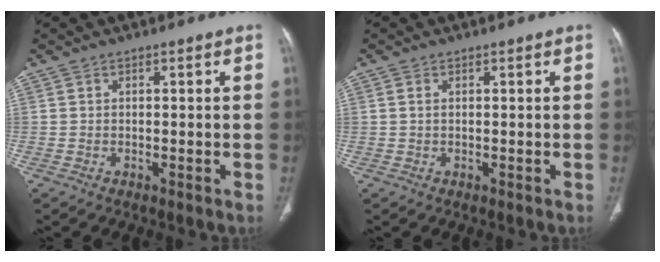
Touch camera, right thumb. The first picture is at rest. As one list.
[{"total": 0.8, "force": [0.2, 0.4, 0.7], "torque": [-0.019, 0.005, 0.007]}]